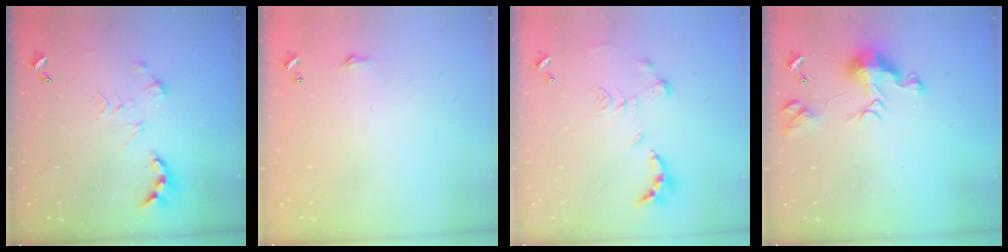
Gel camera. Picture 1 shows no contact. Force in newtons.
{"total": 1.8, "press": 1.8, "slide": 0.3}
{"total": 1.1, "press": 1.0, "slide": 0.4}
{"total": 10.0, "press": 9.9, "slide": 1.6}